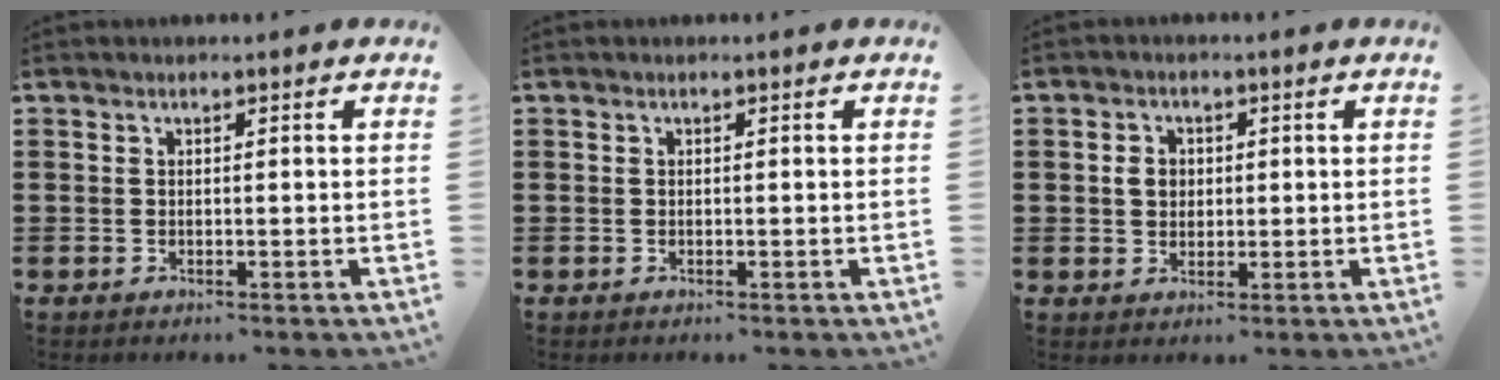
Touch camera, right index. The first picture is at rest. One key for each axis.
{"total": 0.0}
{"total": 2.6, "fx": 0.1, "fy": 2.2, "fz": 1.4, "tx": -0.033, "ty": 0.010, "tz": 0.000}